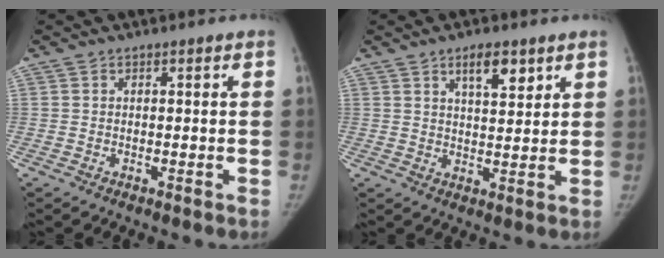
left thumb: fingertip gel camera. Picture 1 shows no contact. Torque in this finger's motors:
{"motor_torque": [0.51, -0.23, 0.59, -0.49, 0.17]}